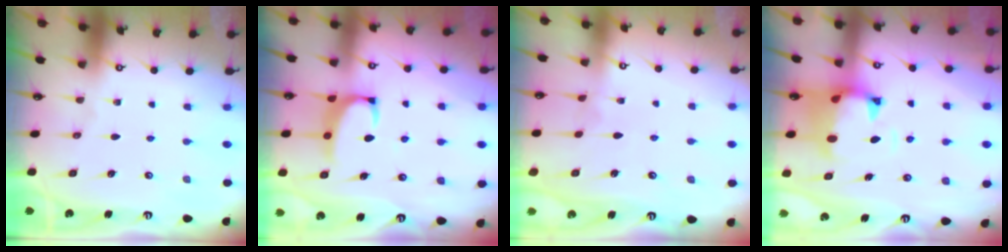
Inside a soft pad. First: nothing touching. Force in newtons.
{"total": 2.5, "press": 2.4, "slide": 0.8}
{"total": 4.1, "press": 4.1, "slide": 0.1}
{"total": 1.6, "press": 1.2, "slide": 1.1}